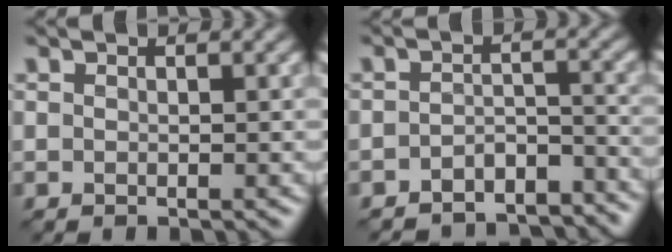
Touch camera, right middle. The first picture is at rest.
{"total": 5.1, "force": [-4.9, 1.3, 0.9], "torque": [-0.013, -0.009, -0.073]}